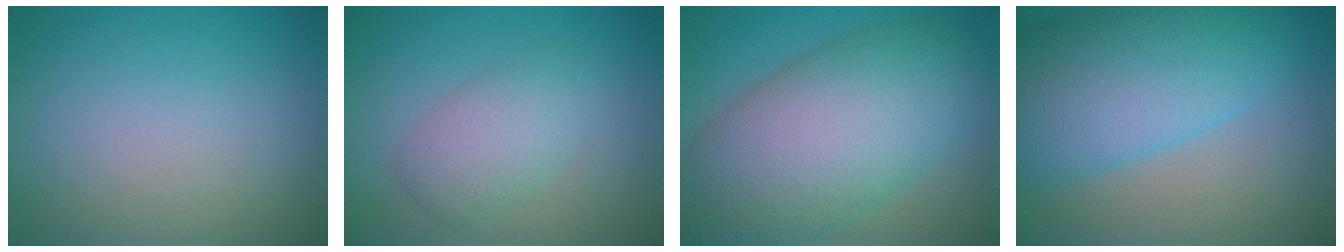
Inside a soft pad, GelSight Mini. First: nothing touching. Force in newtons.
{"total": 3.2, "press": 3.2, "slide": 0.1}
{"total": 13.0, "press": 12.9, "slide": 0.8}
{"total": 10.5, "press": 10.4, "slide": 0.2}